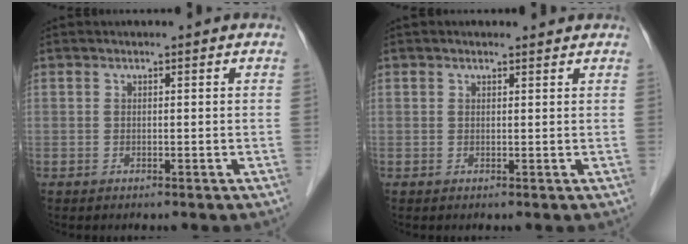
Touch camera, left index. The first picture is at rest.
{"total": 1.3, "force": [1.2, 0.4, 0.3], "torque": [-0.012, 0.006, 0.015]}